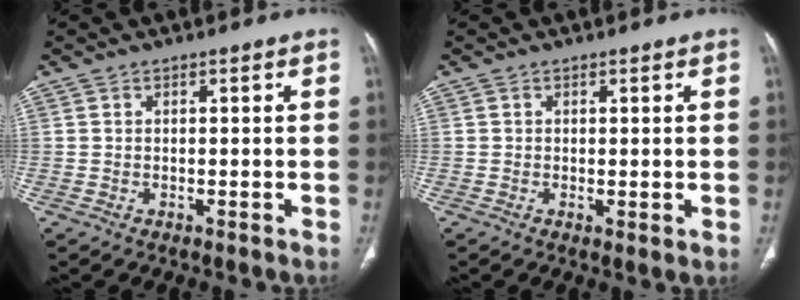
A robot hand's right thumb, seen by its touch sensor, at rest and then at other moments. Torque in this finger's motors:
{"motor_torque": [-0.15, -0.06, -0.32, -0.13, -0.01]}